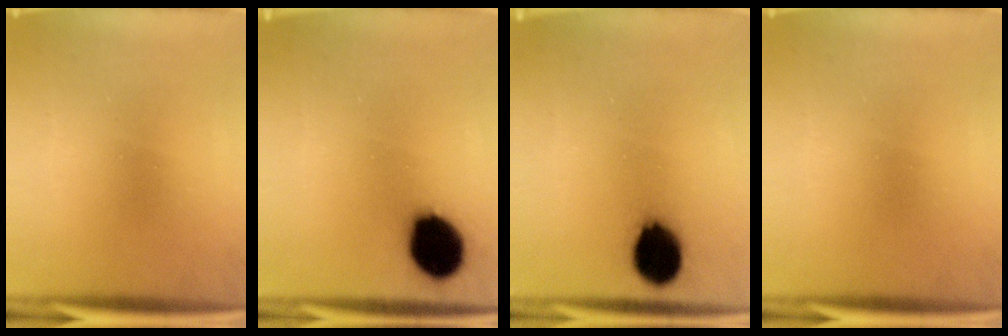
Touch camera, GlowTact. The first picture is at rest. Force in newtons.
{"total": 14.2}
{"total": 11.2}
{"total": 0.0}